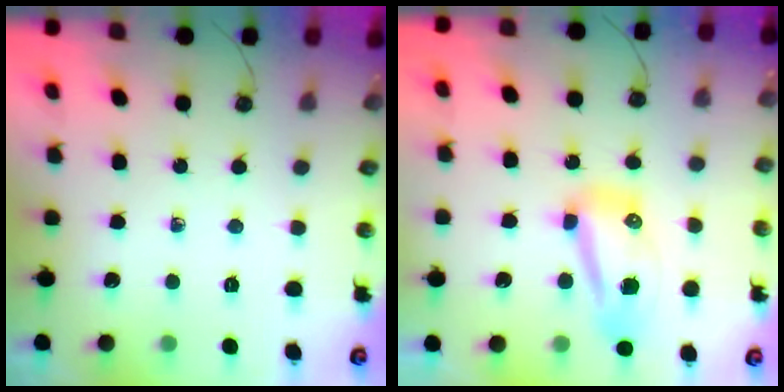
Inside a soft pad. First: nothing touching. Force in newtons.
{"total": 11.7, "press": 11.0, "slide": 4.1}